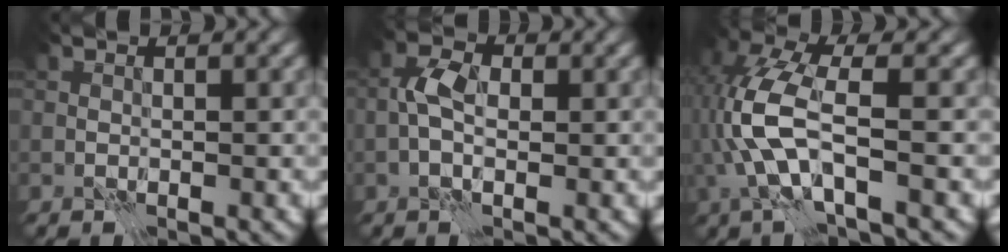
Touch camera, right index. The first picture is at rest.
{"total": 2.6, "force": [-0.1, 1.4, 2.1], "torque": [-0.043, 0.010, -0.009]}
{"total": 6.6, "force": [-1.0, 2.3, 6.1], "torque": [-0.158, 0.015, -0.027]}